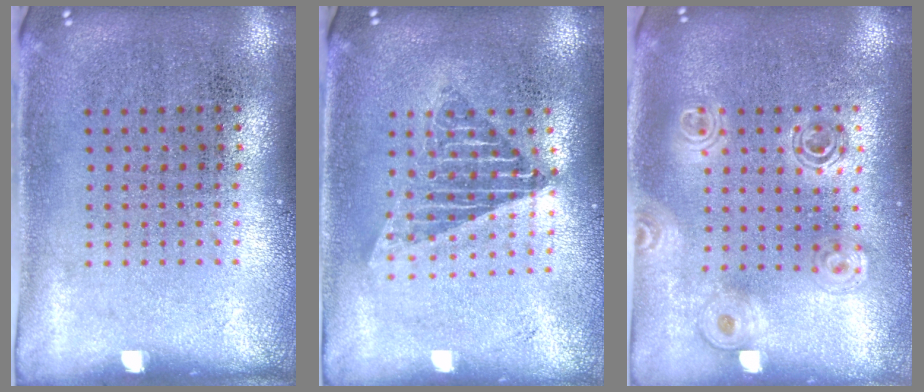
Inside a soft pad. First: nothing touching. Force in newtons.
{"total": 1.5, "press": 1.3, "slide": 0.8}
{"total": 1.5, "press": 1.4, "slide": 0.7}